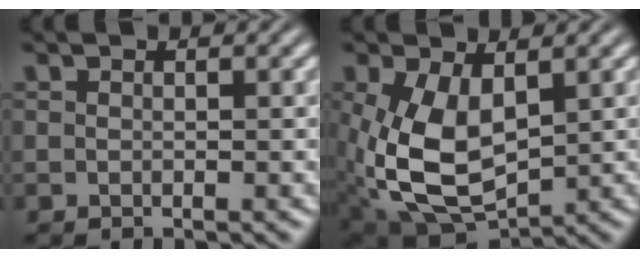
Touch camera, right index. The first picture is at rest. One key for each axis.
{"total": 9.6, "fx": -1.7, "fy": 6.8, "fz": 6.6, "tx": -0.151, "ty": -0.066, "tz": 0.008}